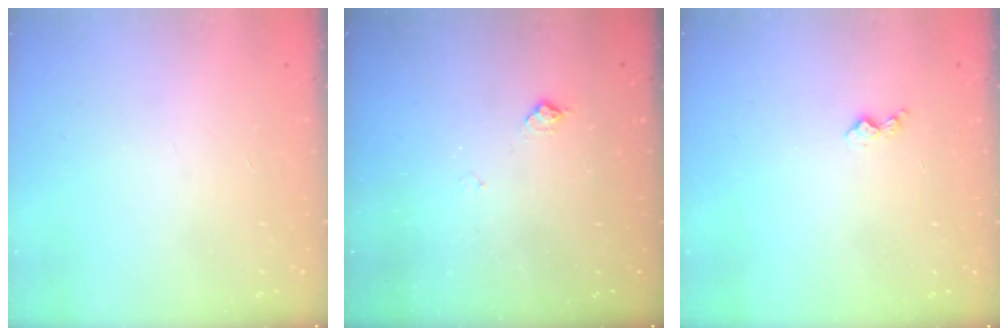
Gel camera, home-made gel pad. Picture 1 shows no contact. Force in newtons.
{"total": 5.5, "press": 5.5, "slide": 0.8}
{"total": 3.5, "press": 3.4, "slide": 0.6}